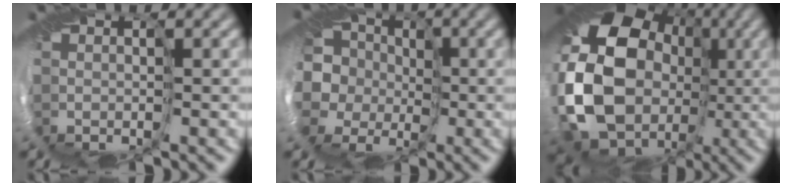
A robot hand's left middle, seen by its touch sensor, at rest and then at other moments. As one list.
[{"total": 7.8, "force": [-2.1, 7.1, 2.4], "torque": [-0.064, 0.014, -0.084]}, {"total": 18.9, "force": [-2.4, 15.9, 10.0], "torque": [-0.181, -0.029, -0.094]}]